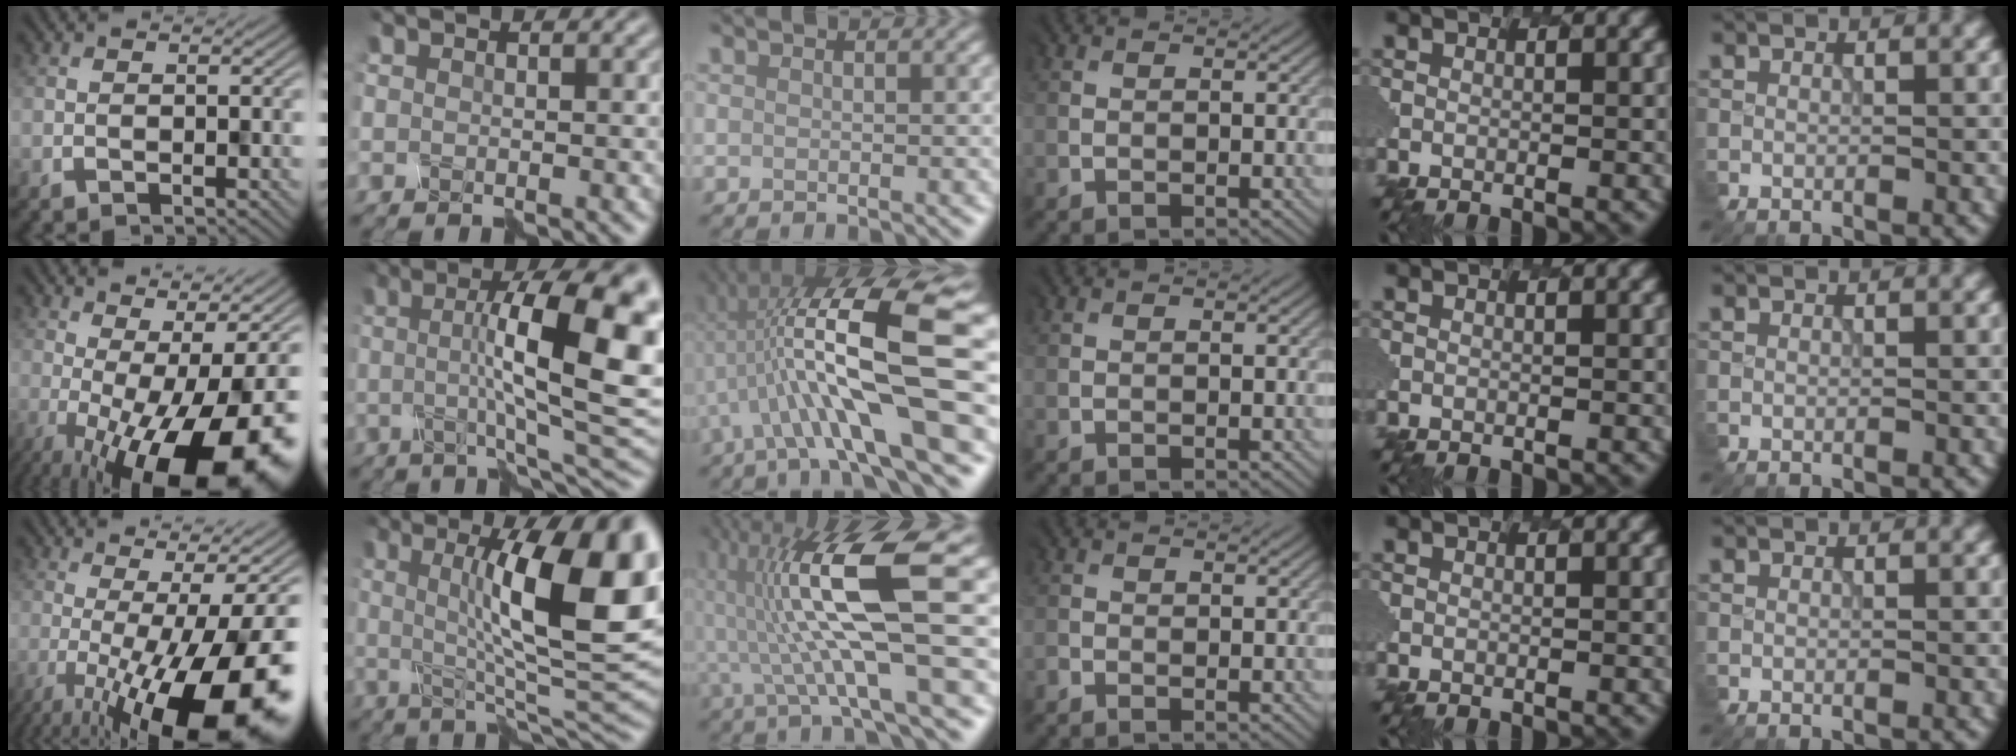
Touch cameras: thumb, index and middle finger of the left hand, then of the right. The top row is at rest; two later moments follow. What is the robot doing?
{"motion": "disassemble", "object": "spray bottle"}